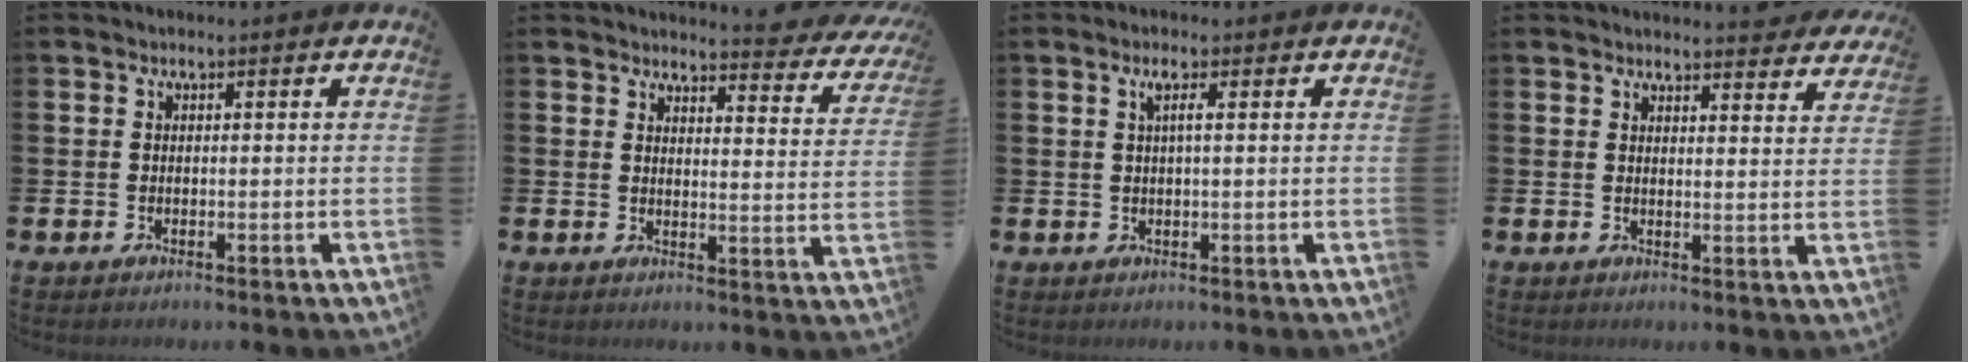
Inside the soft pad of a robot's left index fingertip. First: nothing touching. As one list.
[{"total": 3.6, "force": [3.6, 0.4, 0.6], "torque": [-0.004, -0.033, 0.056]}, {"total": 1.6, "force": [0.7, 0.3, 1.4], "torque": [-0.025, 0.001, 0.010]}, {"total": 3.5, "force": [3.5, 0.1, -0.1], "torque": [0.014, -0.028, 0.061]}]